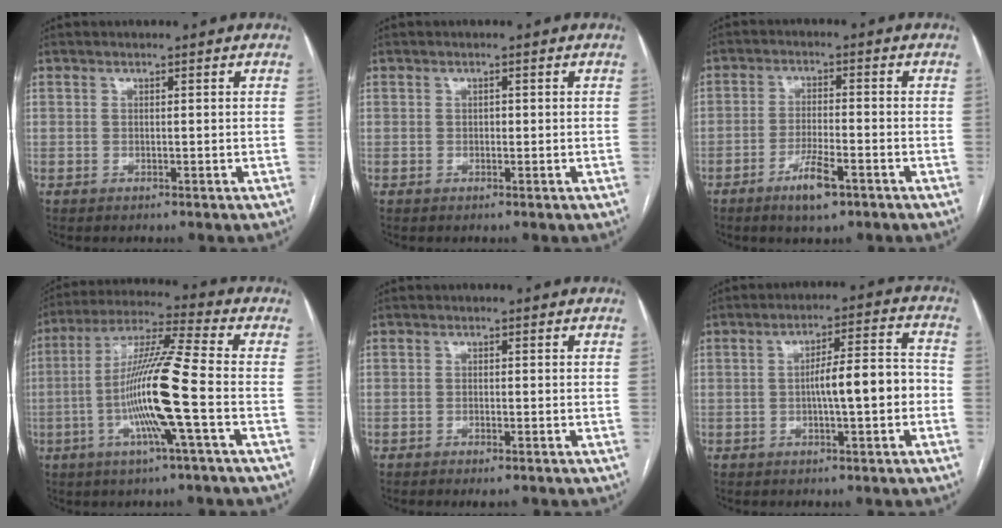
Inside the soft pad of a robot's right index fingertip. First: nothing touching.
{"total": 0.5, "force": [-0.1, 0.4, 0.3], "torque": [-0.004, 0.002, -0.003]}
{"total": 5.8, "force": [-3.4, 1.1, 4.5], "torque": [-0.086, -0.005, -0.056]}
{"total": 14.2, "force": [-3.3, -0.8, 13.8], "torque": [-0.264, -0.002, -0.071]}
{"total": 1.8, "force": [-1.3, 0.3, 1.2], "torque": [-0.018, -0.003, -0.016]}
{"total": 8.1, "force": [-1.5, 1.3, 7.9], "torque": [-0.124, 0.025, -0.022]}